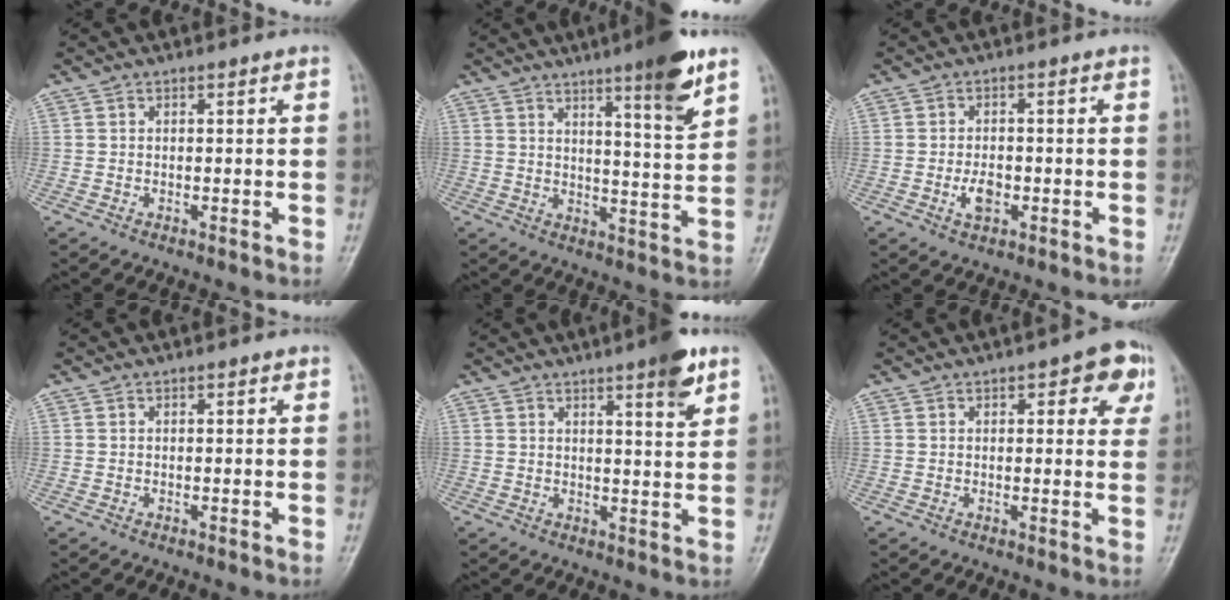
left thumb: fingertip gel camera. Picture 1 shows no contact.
{"total": 11.1, "force": [6.9, 1.1, 8.6], "torque": [-0.116, -0.042, 0.099]}
{"total": 3.7, "force": [-1.2, 2.2, 2.7], "torque": [-0.044, 0.003, -0.020]}
{"total": 0.7, "force": [0.3, 0.3, 0.5], "torque": [-0.006, 0.000, 0.003]}
{"total": 6.9, "force": [4.2, 1.1, 5.4], "torque": [-0.068, -0.022, 0.056]}
{"total": 7.6, "force": [3.5, 3.3, 5.9], "torque": [-0.036, -0.006, 0.033]}